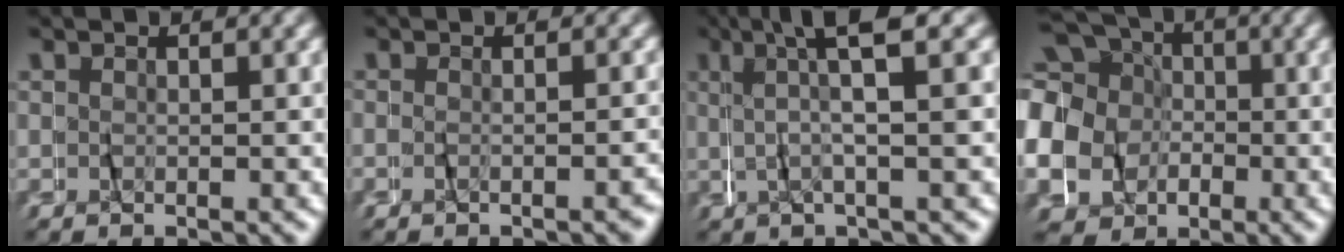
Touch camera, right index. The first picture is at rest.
{"total": 1.5, "force": [-1.2, -0.8, 0.2], "torque": [-0.001, 0.001, -0.021]}
{"total": 4.7, "force": [2.1, -0.7, 4.1], "torque": [-0.075, 0.021, 0.029]}
{"total": 15.1, "force": [-1.1, 14.1, 5.4], "torque": [-0.163, -0.036, -0.033]}